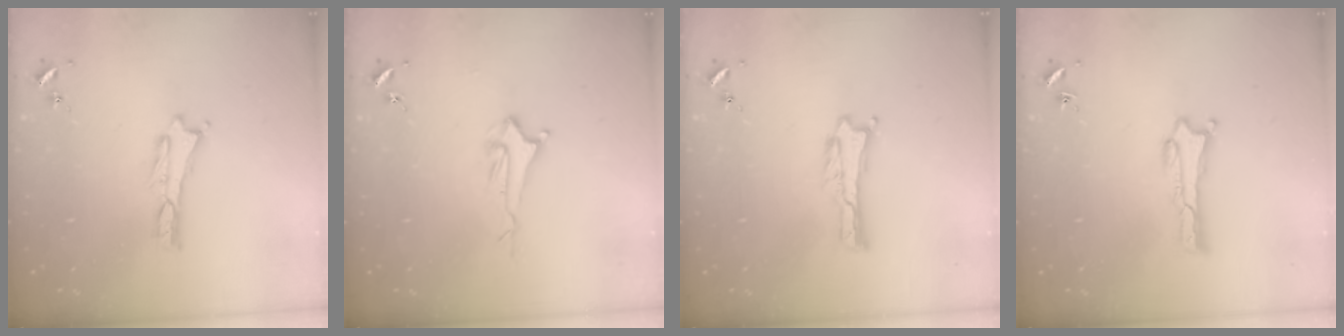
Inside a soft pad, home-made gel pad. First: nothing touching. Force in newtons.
{"total": 2.0, "press": 2.0, "slide": 0.4}
{"total": 0.0}
{"total": 0.0}